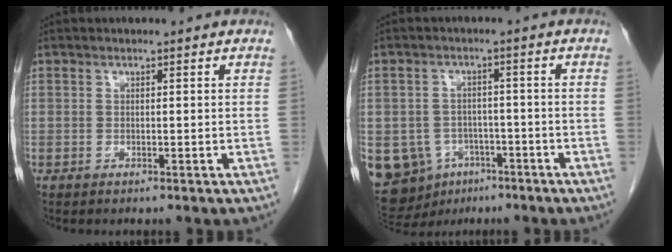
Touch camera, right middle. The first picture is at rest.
{"total": 13.7, "force": [-5.8, 11.4, 4.9], "torque": [-0.130, 0.012, -0.076]}